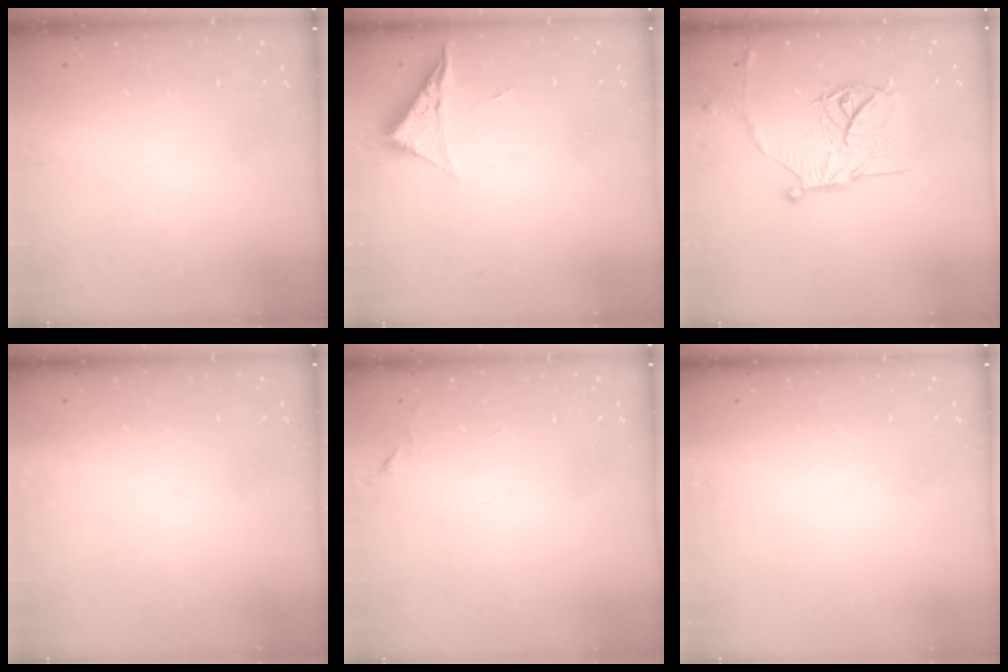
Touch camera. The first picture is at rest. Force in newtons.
{"total": 4.7, "press": 4.7, "slide": 0.7}
{"total": 17.0, "press": 17.0, "slide": 1.0}
{"total": 1.5, "press": 1.5, "slide": 0.1}
{"total": 2.3, "press": 2.3, "slide": 0.4}
{"total": 1.6, "press": 1.6, "slide": 0.1}